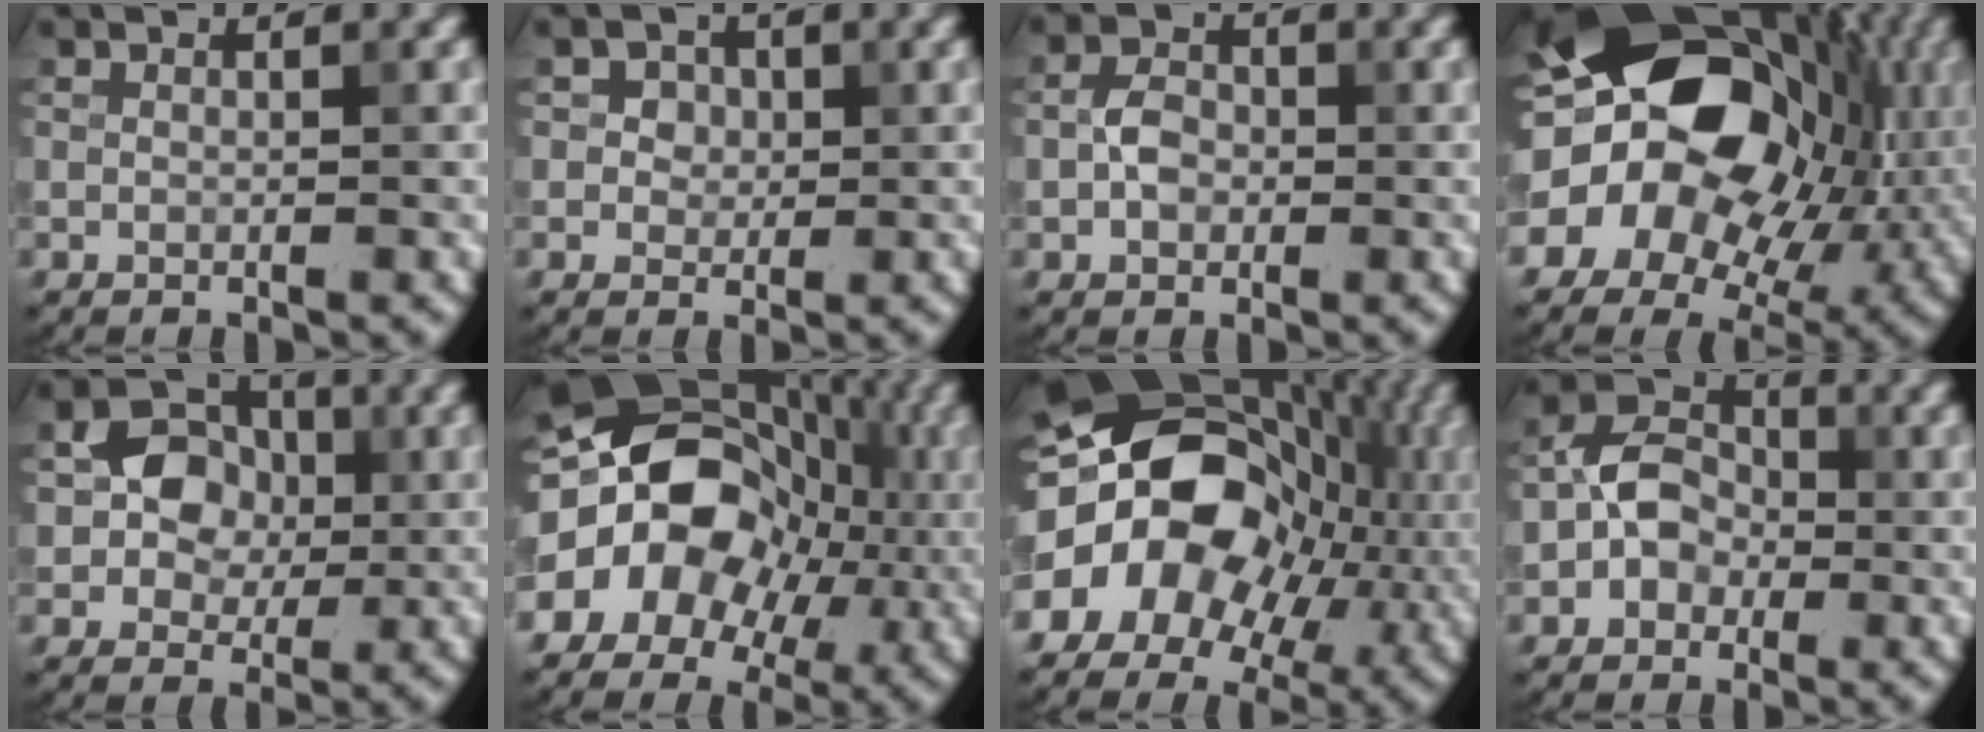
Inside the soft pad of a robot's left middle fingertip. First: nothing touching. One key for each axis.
{"total": 2.8, "fx": 1.2, "fy": 2.2, "fz": 1.3, "tx": -0.020, "ty": 0.006, "tz": 0.007}
{"total": 2.5, "fx": -0.5, "fy": 1.9, "fz": 1.6, "tx": -0.028, "ty": 0.004, "tz": -0.015}
{"total": 19.2, "fx": 2.6, "fy": 14.3, "fz": 12.5, "tx": -0.209, "ty": 0.019, "tz": 0.045}
{"total": 4.8, "fx": 0.4, "fy": 3.9, "fz": 2.6, "tx": -0.035, "ty": 0.003, "tz": -0.006}
{"total": 15.9, "fx": 0.2, "fy": 12.4, "fz": 9.9, "tx": -0.151, "ty": 0.001, "tz": -0.019}
{"total": 17.6, "fx": -0.4, "fy": 13.5, "fz": 11.2, "tx": -0.191, "ty": -0.005, "tz": -0.009}
{"total": 4.0, "fx": -0.9, "fy": 3.3, "fz": 2.1, "tx": -0.025, "ty": 0.012, "tz": -0.021}